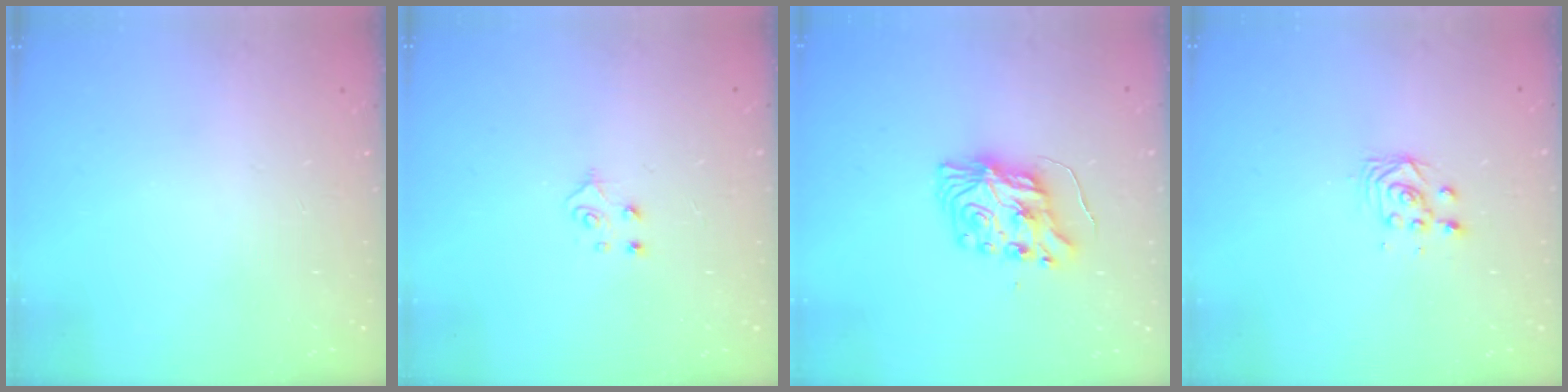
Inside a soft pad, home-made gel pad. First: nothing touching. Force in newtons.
{"total": 4.9, "press": 4.8, "slide": 0.5}
{"total": 8.2, "press": 8.2, "slide": 0.6}
{"total": 3.0, "press": 3.0, "slide": 0.2}